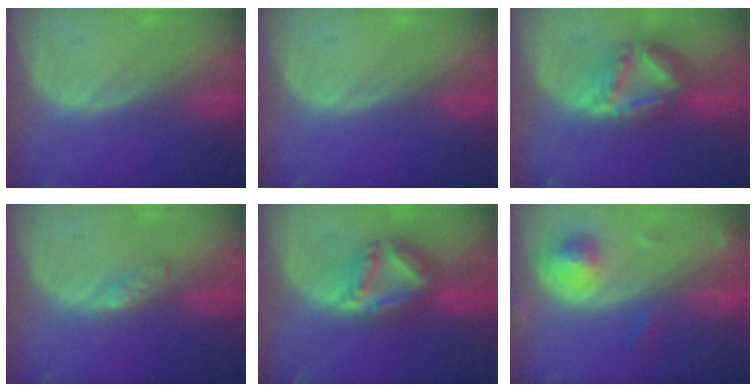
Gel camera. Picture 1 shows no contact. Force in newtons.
{"total": 0.0}
{"total": 8.2, "press": 7.0, "slide": 4.2}
{"total": 2.0, "press": 2.0, "slide": 0.1}
{"total": 8.0, "press": 6.9, "slide": 4.0}
{"total": 5.2, "press": 4.9, "slide": 1.8}